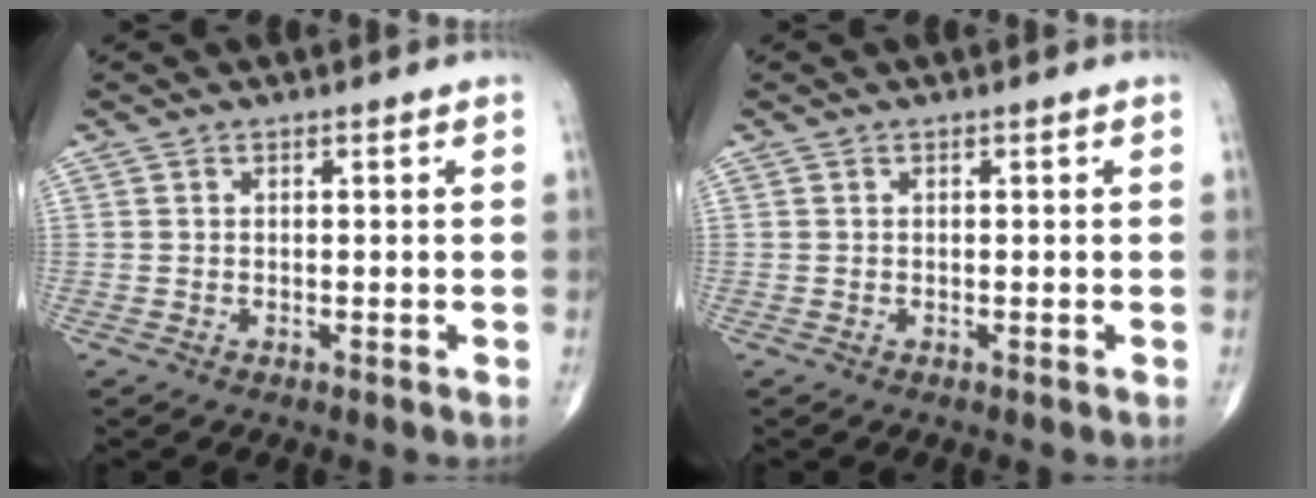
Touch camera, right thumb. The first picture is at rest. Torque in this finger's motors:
{"motor_torque": [0.18, 0.17, -0.16, -0.06, 0.07]}